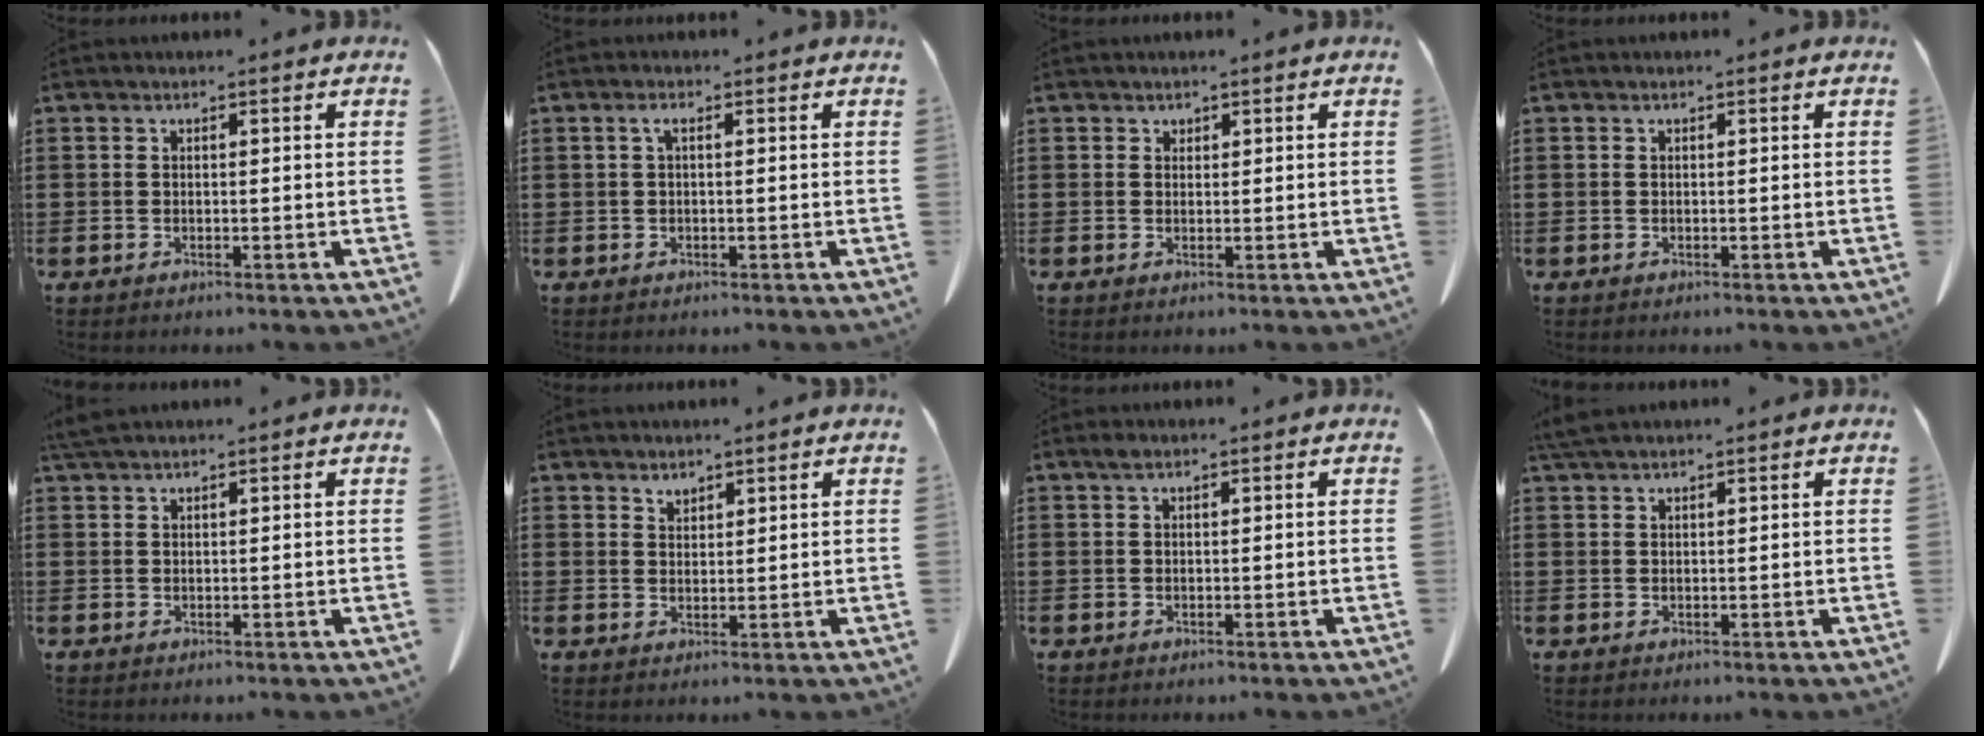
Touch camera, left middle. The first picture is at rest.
{"total": 1.6, "force": [0.2, 0.4, 1.5], "torque": [-0.030, 0.001, 0.003]}
{"total": 0.8, "force": [0.7, 0.3, 0.0], "torque": [-0.003, -0.002, 0.015]}
{"total": 0.0}
{"total": 1.9, "force": [1.7, 0.2, 0.9], "torque": [-0.024, -0.002, 0.033]}
{"total": 1.8, "force": [1.7, 0.5, 0.2], "torque": [-0.006, -0.002, 0.034]}
{"total": 0.8, "force": [0.5, 0.3, 0.5], "torque": [-0.012, 0.003, 0.009]}
{"total": 2.1, "force": [1.8, 0.3, 1.2], "torque": [-0.027, 0.000, 0.035]}